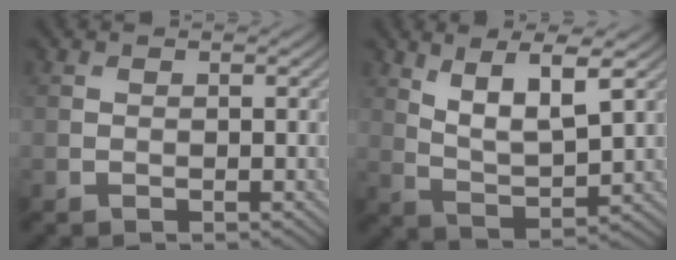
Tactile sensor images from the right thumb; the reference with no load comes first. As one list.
[{"total": 7.4, "force": [4.1, 2.0, 5.8], "torque": [-0.119, -0.002, 0.084]}]